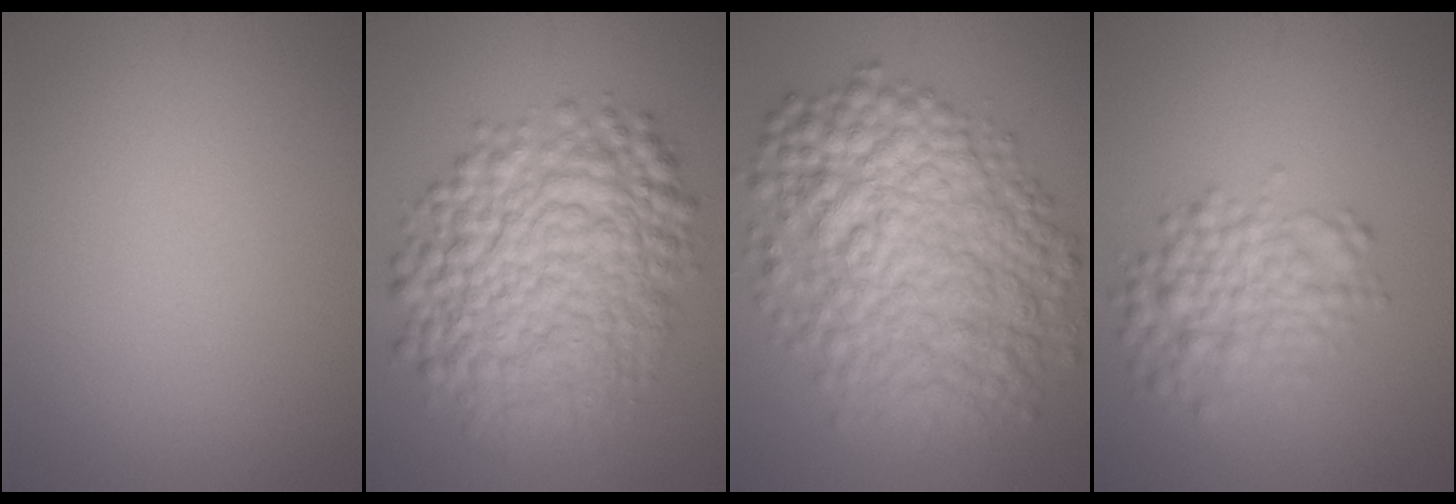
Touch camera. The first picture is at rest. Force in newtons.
{"total": 10.9, "press": 10.9, "slide": 0.2}
{"total": 10.5, "press": 10.5, "slide": 0.1}
{"total": 4.1, "press": 4.1, "slide": 0.1}